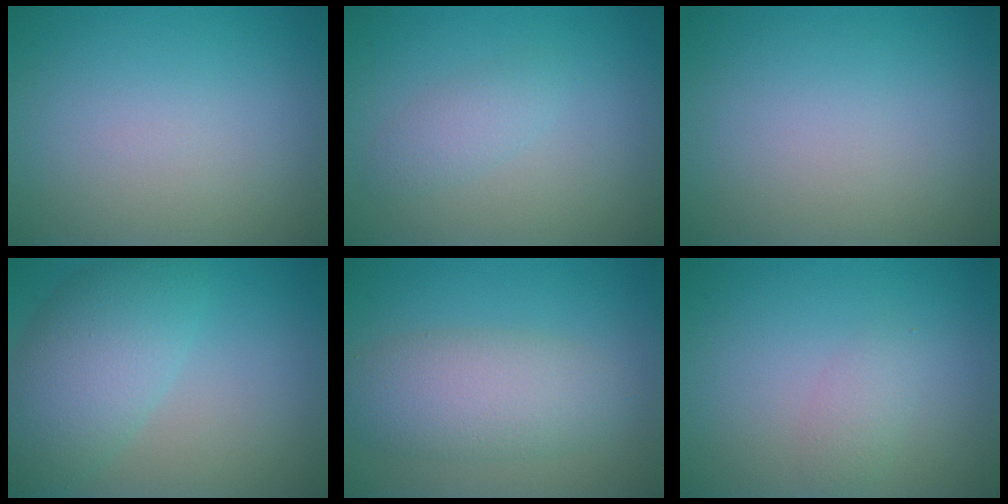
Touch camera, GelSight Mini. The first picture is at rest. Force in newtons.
{"total": 1.6, "press": 1.6, "slide": 0.1}
{"total": 0.0}
{"total": 6.4, "press": 6.4, "slide": 0.3}
{"total": 5.1, "press": 5.1, "slide": 0.1}
{"total": 1.5, "press": 1.5, "slide": 0.1}